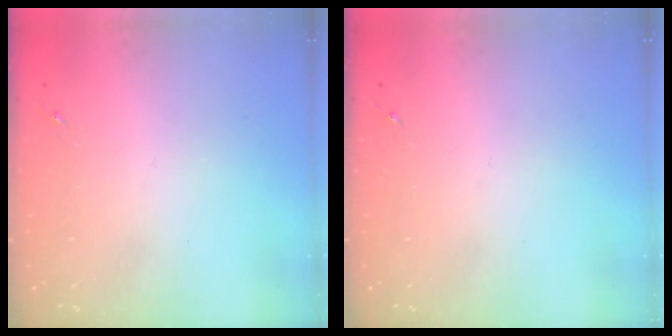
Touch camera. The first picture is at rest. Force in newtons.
{"total": 0.0}